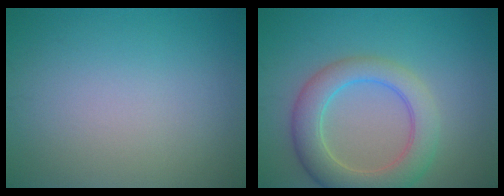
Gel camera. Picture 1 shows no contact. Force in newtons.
{"total": 6.0, "press": 6.0, "slide": 0.3}